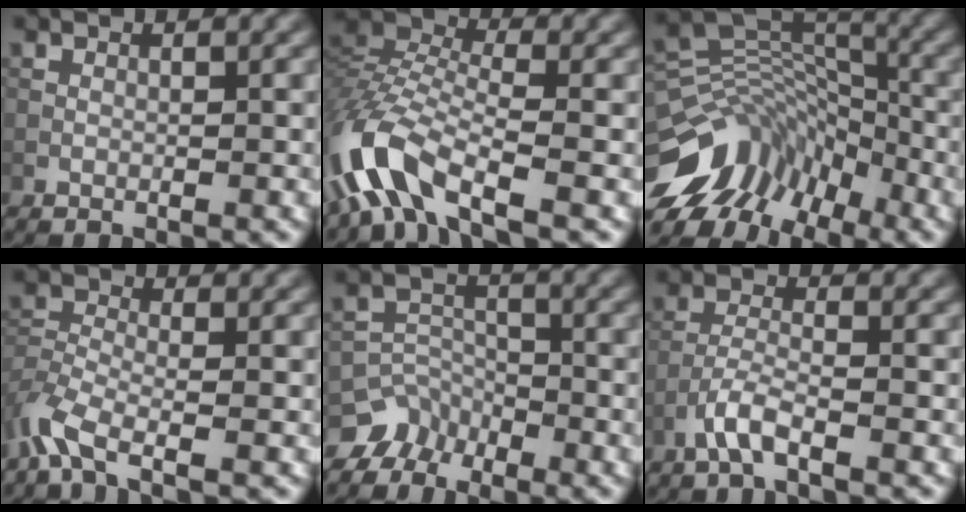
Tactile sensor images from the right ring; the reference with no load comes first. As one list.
[{"total": 8.8, "force": [-5.2, 3.5, 6.2], "torque": [-0.136, 0.004, -0.116]}, {"total": 12.2, "force": [-7.5, 7.4, 6.0], "torque": [-0.111, 0.039, -0.134]}, {"total": 4.1, "force": [-3.0, 1.1, 2.5], "torque": [-0.062, -0.007, -0.076]}, {"total": 5.0, "force": [-4.2, 2.8, 0.2], "torque": [0.022, 0.001, -0.063]}, {"total": 2.6, "force": [-1.7, 0.4, 1.9], "torque": [-0.044, 0.007, -0.043]}]